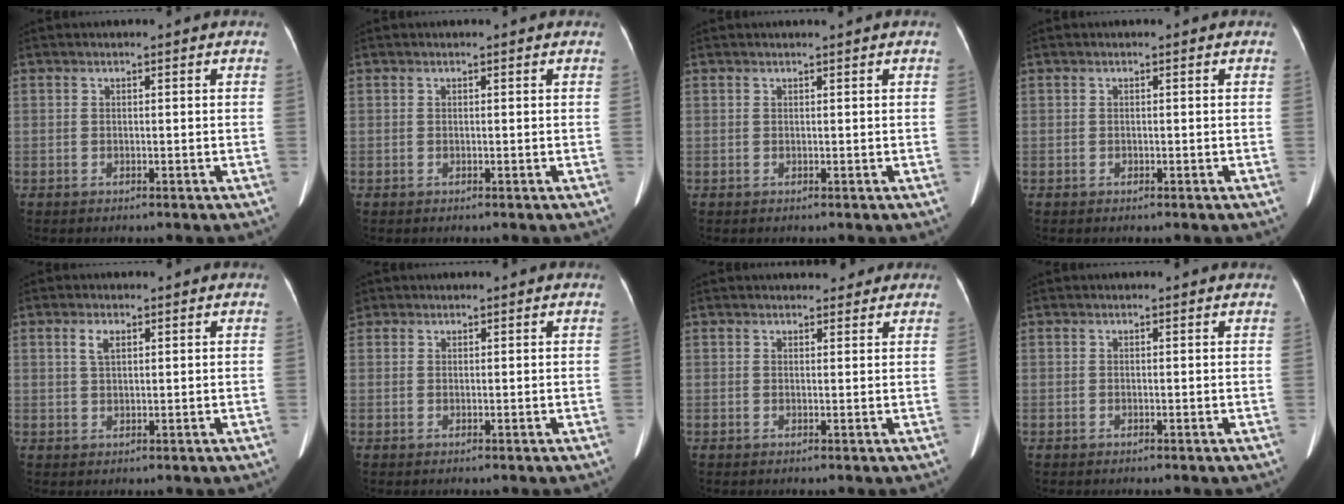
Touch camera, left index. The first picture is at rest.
{"total": 0.0}
{"total": 0.5, "force": [0.5, -0.1, 0.2], "torque": [-0.006, 0.000, 0.013]}
{"total": 0.0}
{"total": 2.3, "force": [1.2, 0.8, 1.8], "torque": [-0.040, 0.006, 0.026]}
{"total": 1.0, "force": [0.8, 0.6, 0.0], "torque": [-0.001, 0.005, 0.014]}
{"total": 5.9, "force": [5.2, 1.9, 2.0], "torque": [-0.013, 0.012, 0.062]}
{"total": 1.1, "force": [1.1, 0.1, 0.2], "torque": [-0.010, 0.003, 0.005]}